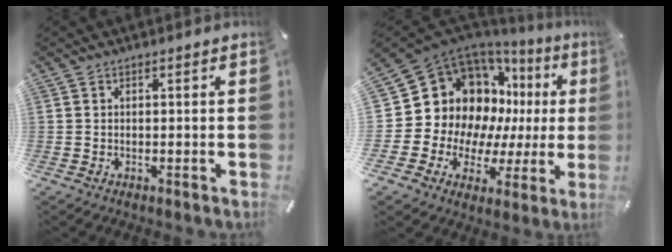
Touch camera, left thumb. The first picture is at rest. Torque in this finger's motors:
{"motor_torque": [2.47, 2.54, 1.66, -0.18, 0.44]}